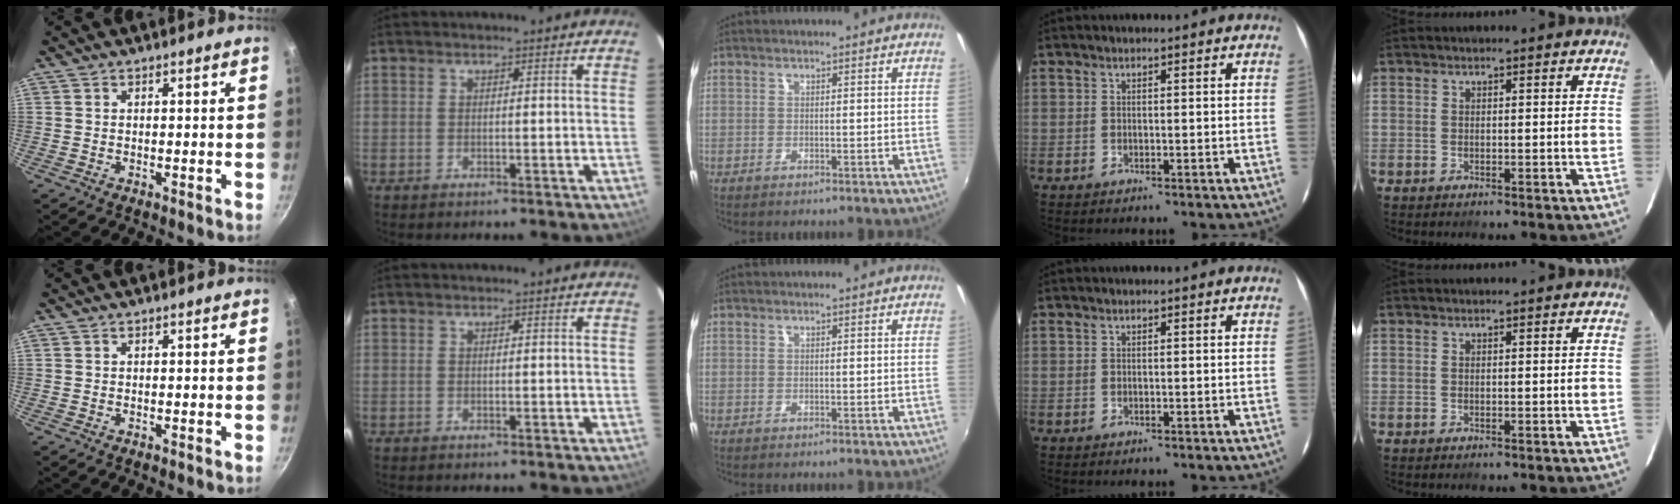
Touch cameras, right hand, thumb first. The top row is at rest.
{}